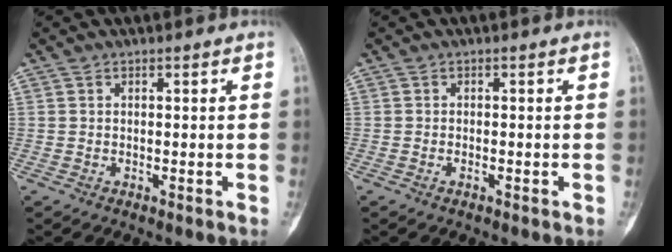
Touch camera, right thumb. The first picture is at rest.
{"total": 0.5, "force": [-0.3, 0.2, 0.3], "torque": [-0.010, 0.005, -0.007]}